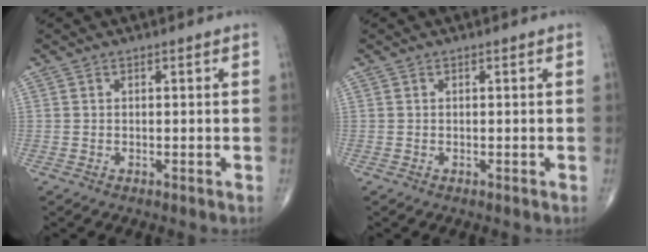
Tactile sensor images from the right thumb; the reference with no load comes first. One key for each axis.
{"total": 0.0}